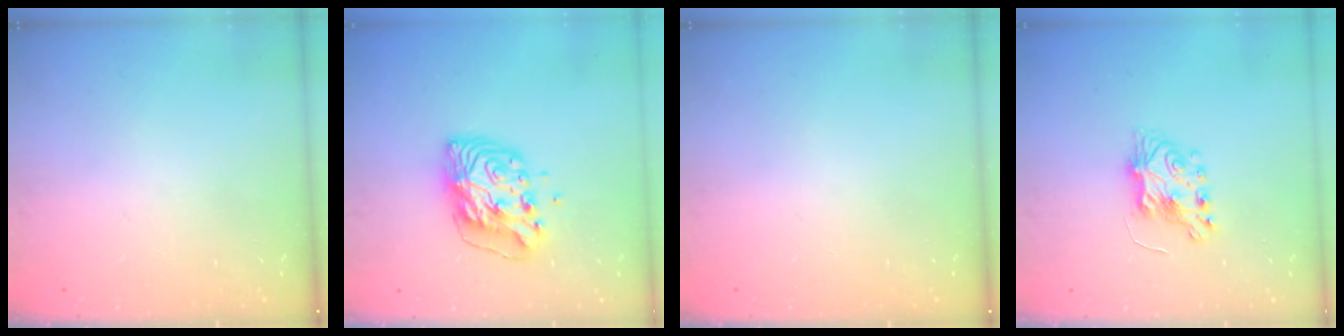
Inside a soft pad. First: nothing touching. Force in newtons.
{"total": 10.5, "press": 10.4, "slide": 1.7}
{"total": 0.0}
{"total": 6.9, "press": 6.9, "slide": 0.4}